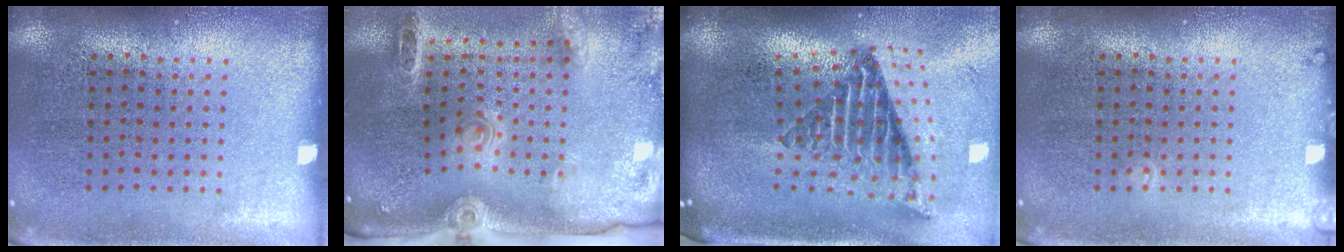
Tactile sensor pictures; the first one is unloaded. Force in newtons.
{"total": 2.9, "press": 2.1, "slide": 2.1}
{"total": 2.9, "press": 1.8, "slide": 2.3}
{"total": 0.6, "press": 0.6, "slide": 0.2}